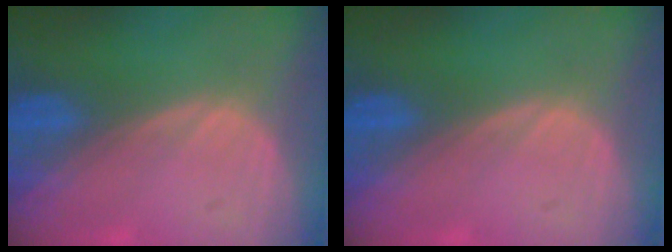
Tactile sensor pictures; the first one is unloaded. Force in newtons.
{"total": 0.0}